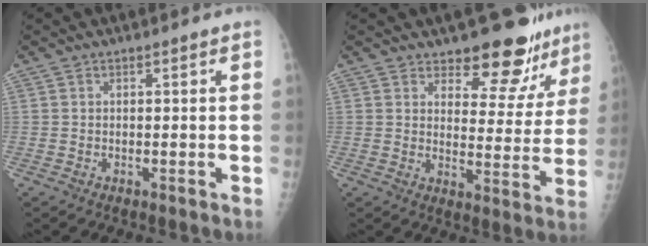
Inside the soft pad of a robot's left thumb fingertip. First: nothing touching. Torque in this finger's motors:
{"motor_torque": [0.10, 0.07, 0.63, -0.74, 0.00]}